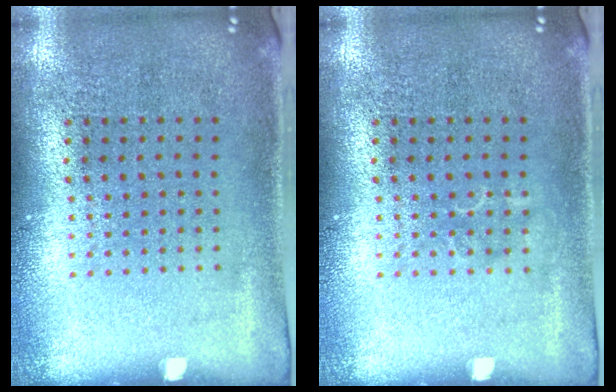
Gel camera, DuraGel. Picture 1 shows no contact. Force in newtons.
{"total": 0.7, "press": 0.7, "slide": 0.2}